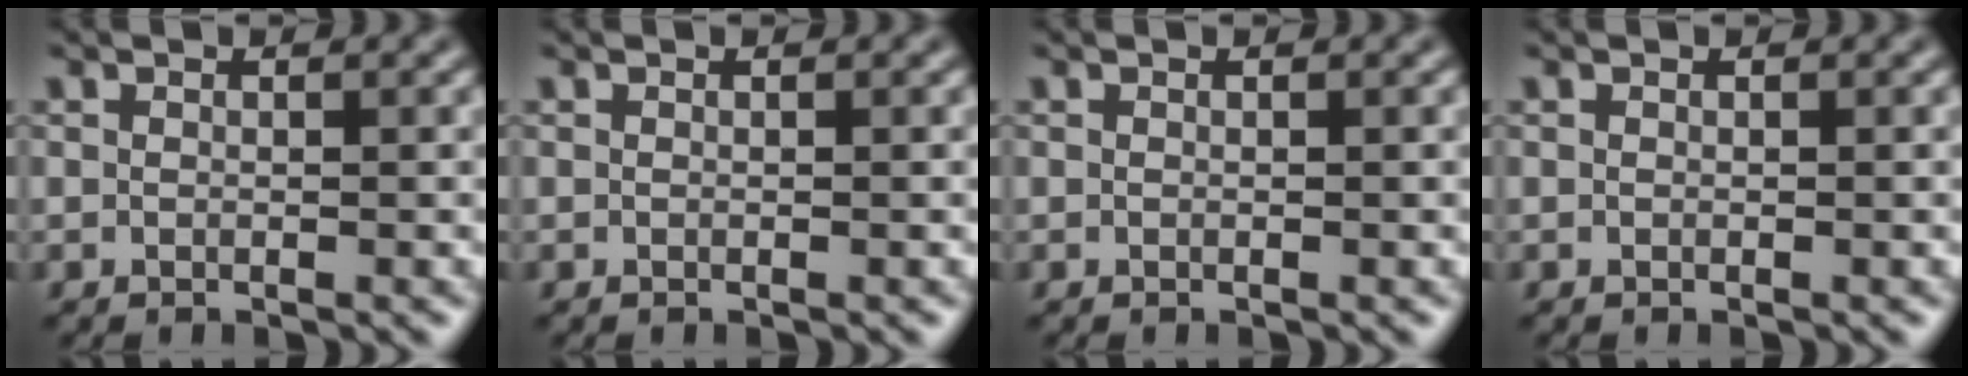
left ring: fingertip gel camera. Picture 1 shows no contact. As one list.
[{"total": 0.0}, {"total": 0.0}, {"total": 0.0}]